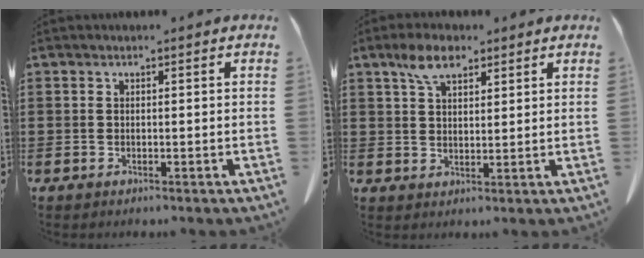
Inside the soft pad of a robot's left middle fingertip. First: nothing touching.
{"total": 5.6, "force": [3.6, 2.6, 3.5], "torque": [-0.078, 0.010, 0.065]}